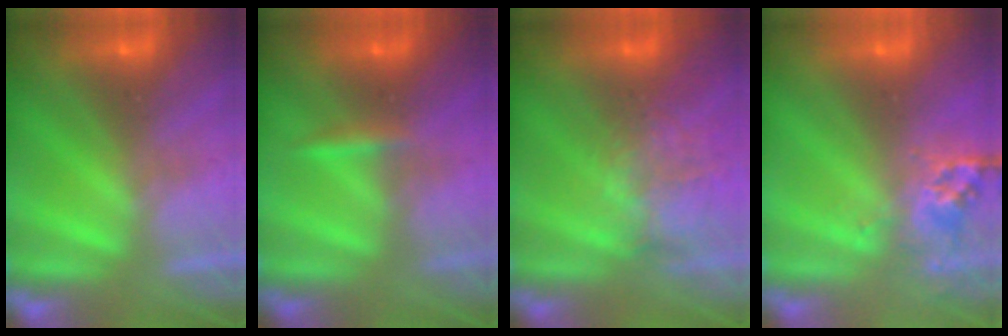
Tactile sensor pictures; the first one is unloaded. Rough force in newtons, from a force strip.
{"total": 2.4}
{"total": 2.1}
{"total": 2.6}